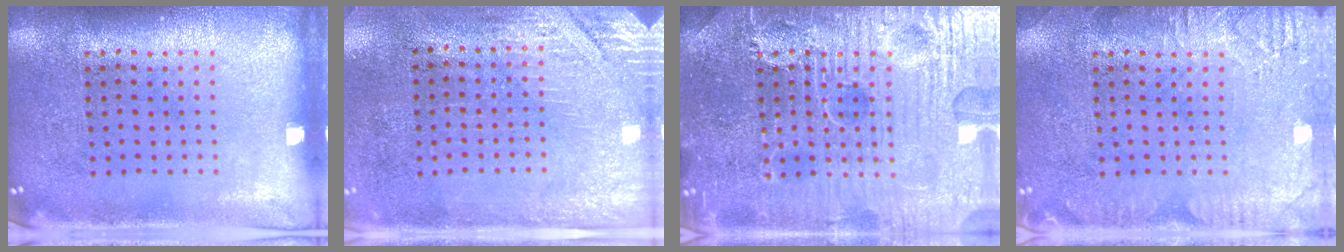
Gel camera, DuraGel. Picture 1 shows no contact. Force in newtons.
{"total": 2.9, "press": 2.5, "slide": 1.5}
{"total": 7.8, "press": 7.7, "slide": 0.8}
{"total": 2.8, "press": 2.7, "slide": 0.4}